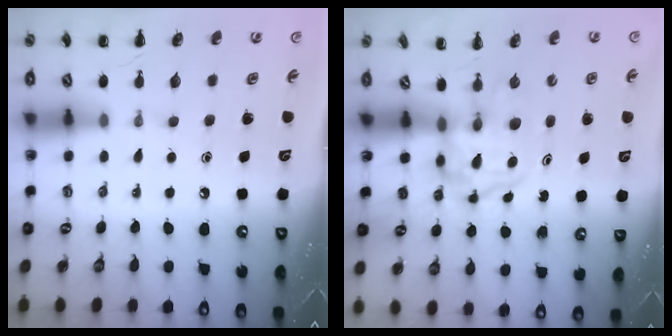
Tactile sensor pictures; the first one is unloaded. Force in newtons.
{"total": 3.8, "press": 3.8, "slide": 0.5}